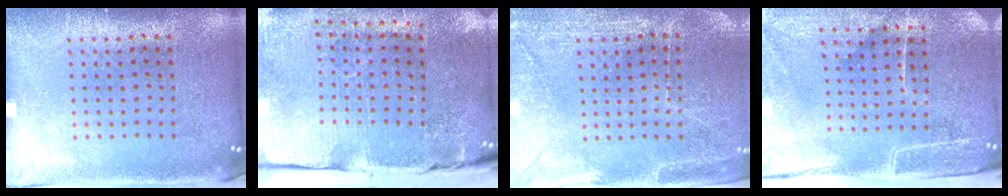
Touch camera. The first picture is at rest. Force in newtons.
{"total": 4.5, "press": 3.7, "slide": 2.5}
{"total": 2.9, "press": 2.8, "slide": 0.3}
{"total": 4.6, "press": 3.8, "slide": 2.5}